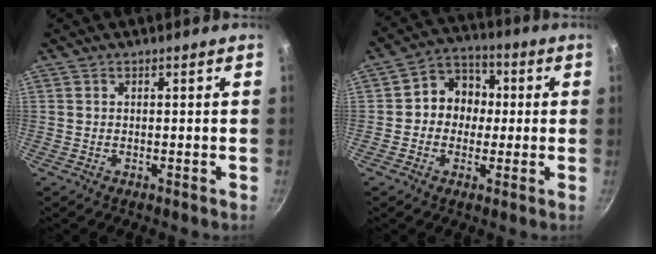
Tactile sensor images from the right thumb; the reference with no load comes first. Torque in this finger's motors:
{"motor_torque": [-0.25, 0.58, 0.20, 0.08, 0.06]}